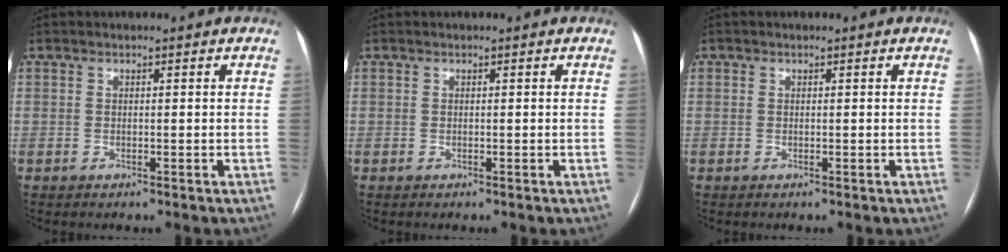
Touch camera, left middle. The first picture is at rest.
{"total": 0.0}
{"total": 0.0}